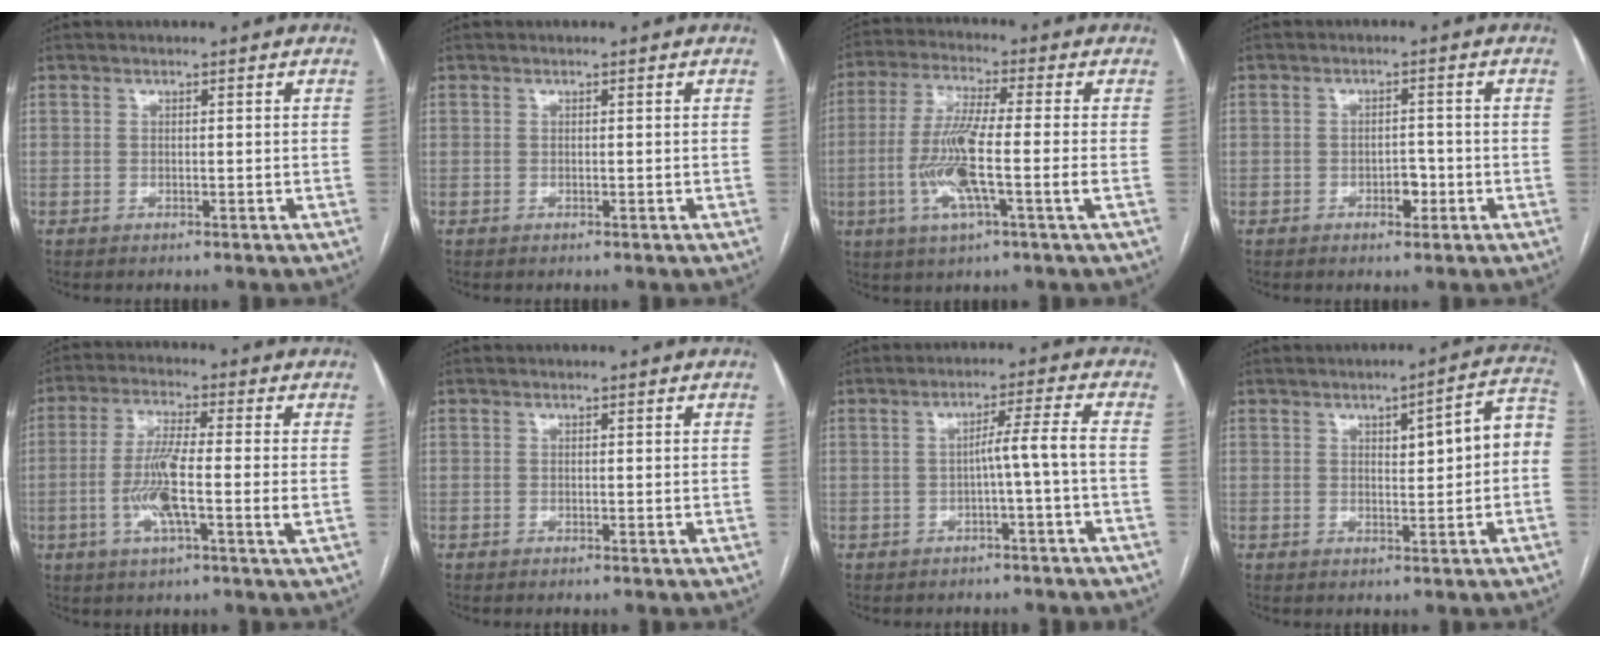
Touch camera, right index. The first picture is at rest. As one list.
[{"total": 0.0}, {"total": 11.0, "force": [-2.3, 0.3, 10.8], "torque": [-0.223, -0.004, -0.050]}, {"total": 2.6, "force": [-1.1, 1.5, 1.9], "torque": [-0.022, 0.008, -0.011]}, {"total": 9.0, "force": [-1.7, 0.4, 8.8], "torque": [-0.177, -0.001, -0.037]}, {"total": 0.0}, {"total": 4.4, "force": [-1.3, -1.1, 4.1], "torque": [-0.066, 0.013, -0.019]}, {"total": 7.2, "force": [0.4, 1.8, 6.9], "torque": [-0.087, 0.030, 0.007]}]